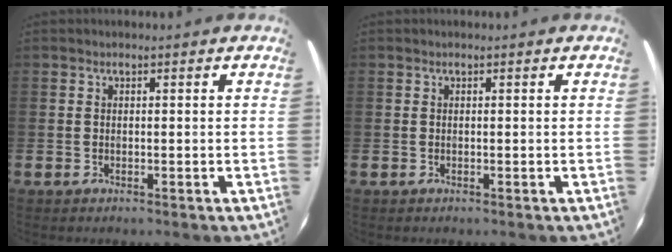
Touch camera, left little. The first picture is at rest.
{"total": 0.0}